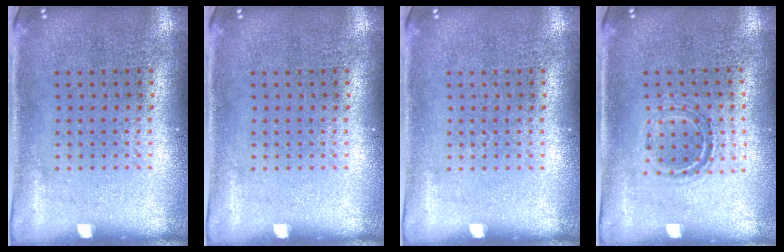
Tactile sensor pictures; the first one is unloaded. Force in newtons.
{"total": 0.0}
{"total": 0.0}
{"total": 1.0, "press": 1.0, "slide": 0.3}